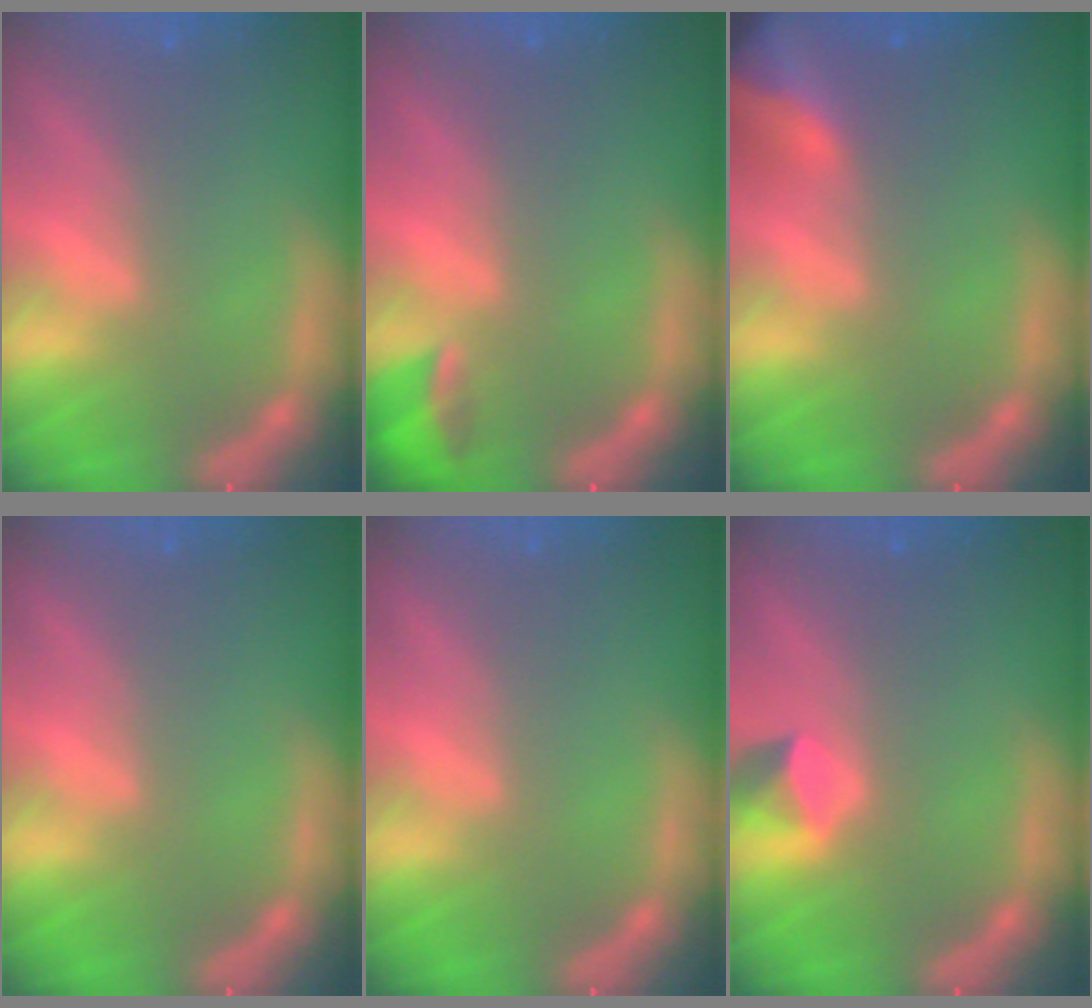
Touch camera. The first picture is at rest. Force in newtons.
{"total": 2.4}
{"total": 6.9}
{"total": 0.0}
{"total": 0.0}
{"total": 1.9}